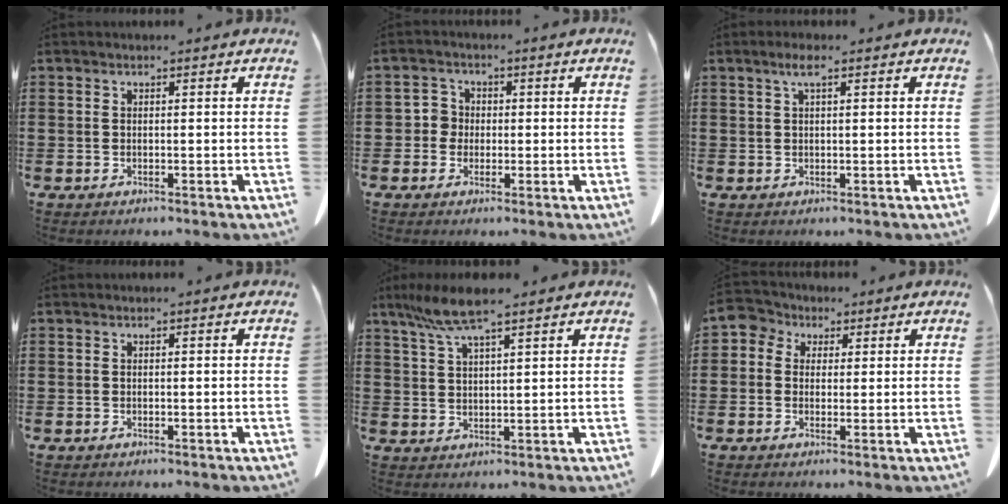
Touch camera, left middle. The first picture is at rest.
{"total": 2.7, "force": [-0.3, 2.6, 0.8], "torque": [-0.026, 0.008, -0.009]}
{"total": 2.1, "force": [0.9, 0.4, 1.9], "torque": [-0.039, 0.005, 0.014]}
{"total": 0.0}
{"total": 7.0, "force": [4.9, 1.0, 4.9], "torque": [-0.114, -0.004, 0.087]}
{"total": 3.4, "force": [1.2, 3.0, 0.9], "torque": [-0.043, 0.005, 0.016]}